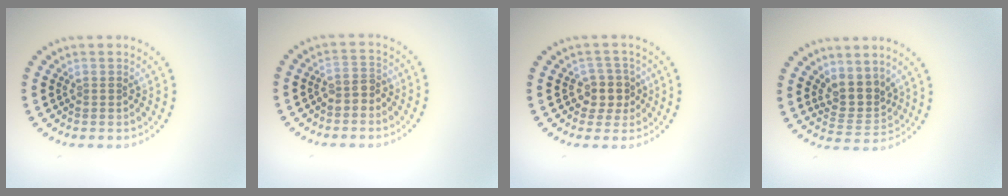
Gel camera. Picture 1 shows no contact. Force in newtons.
{"total": 1.7, "press": 1.5, "slide": 0.7}
{"total": 2.7, "press": 2.3, "slide": 1.4}
{"total": 3.3, "press": 2.5, "slide": 2.1}